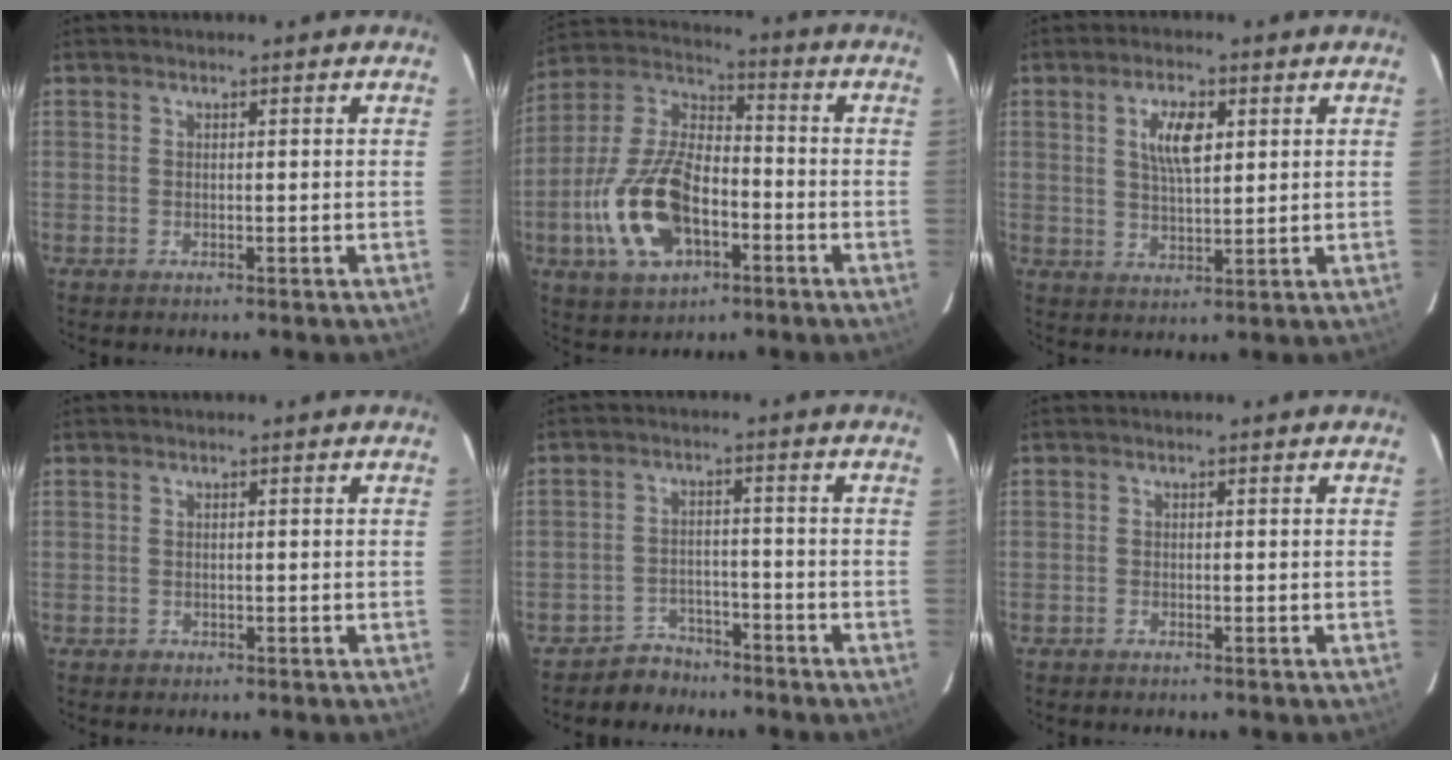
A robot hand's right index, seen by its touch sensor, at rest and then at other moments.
{"total": 17.8, "force": [-6.1, 9.5, 13.7], "torque": [-0.296, 0.005, -0.107]}
{"total": 6.5, "force": [2.2, 2.7, 5.5], "torque": [-0.097, 0.005, 0.042]}
{"total": 1.0, "force": [-0.5, 0.9, 0.1], "torque": [0.001, 0.002, -0.005]}
{"total": 5.1, "force": [-4.1, 3.1, -0.1], "torque": [-0.012, 0.023, -0.065]}
{"total": 0.6, "force": [-0.6, 0.2, 0.1], "torque": [-0.003, 0.002, -0.011]}